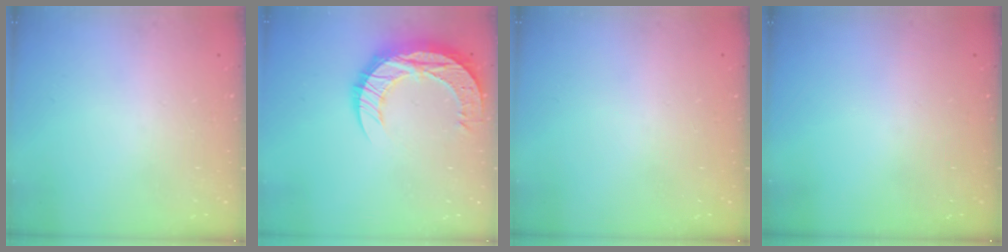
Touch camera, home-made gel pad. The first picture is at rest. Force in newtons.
{"total": 19.0, "press": 18.9, "slide": 1.4}
{"total": 0.0}
{"total": 0.0}